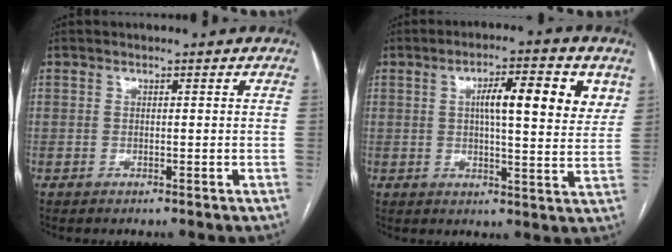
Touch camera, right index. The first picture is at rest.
{"total": 10.7, "force": [3.8, 2.2, 9.8], "torque": [-0.142, 0.014, 0.051]}